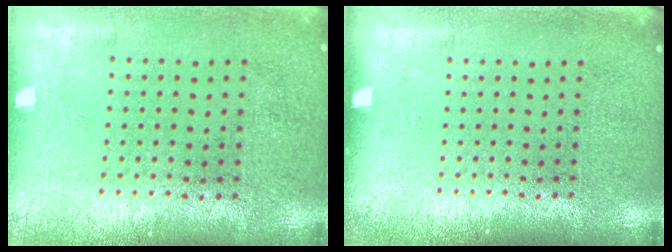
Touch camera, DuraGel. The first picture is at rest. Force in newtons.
{"total": 0.0}